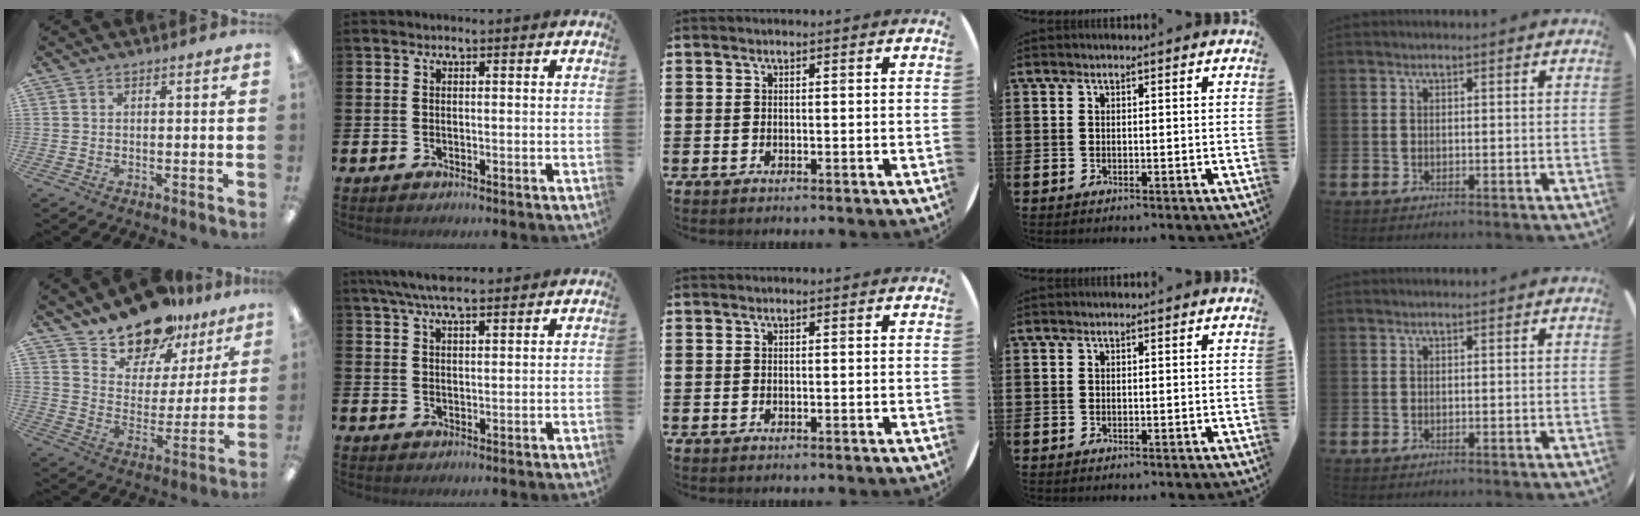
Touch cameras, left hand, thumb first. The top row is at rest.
{"thumb": {"total": 16.0, "force": [13.7, 7.3, 3.9], "torque": [-0.068, -0.113, 0.250]}, "index": {"total": 6.1, "force": [5.3, 1.4, 2.8], "torque": [-0.058, -0.015, 0.094]}}